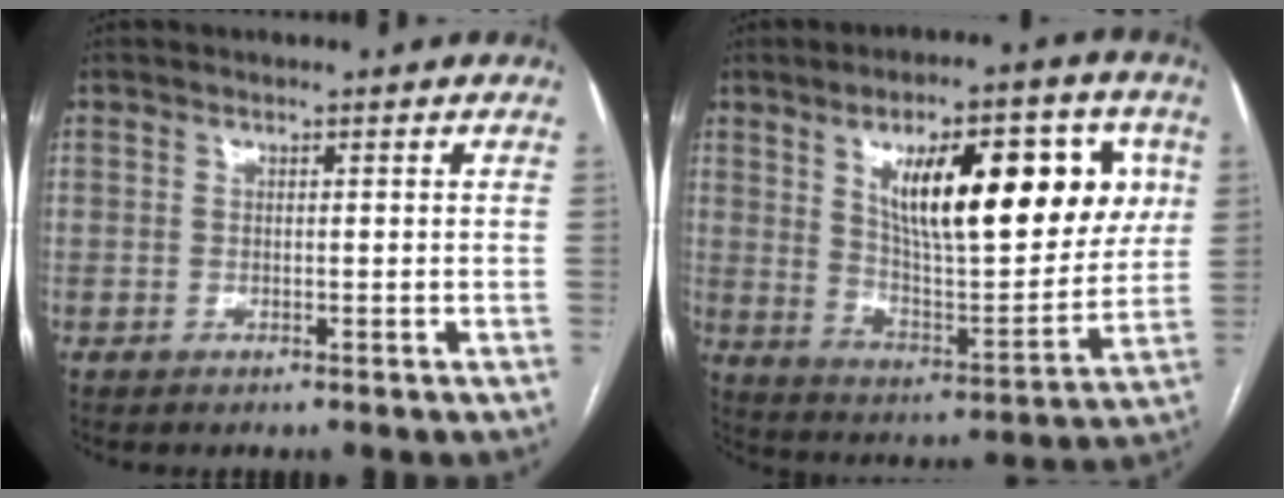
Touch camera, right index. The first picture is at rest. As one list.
[{"total": 21.4, "force": [7.3, 7.0, 18.9], "torque": [-0.285, 0.016, 0.119]}]